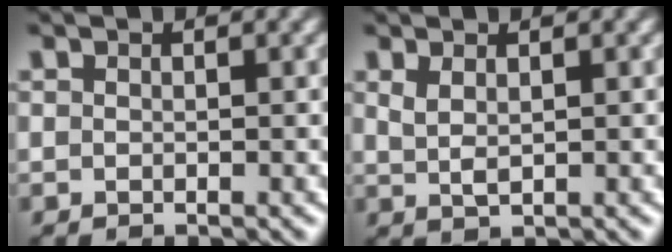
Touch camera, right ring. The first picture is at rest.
{"total": 1.4, "force": [0.8, 0.4, 1.1], "torque": [-0.027, -0.012, 0.025]}